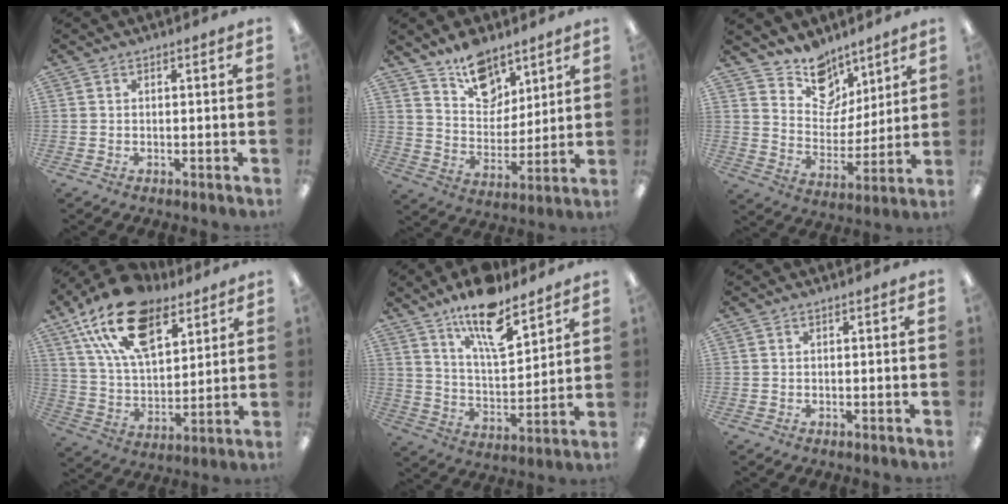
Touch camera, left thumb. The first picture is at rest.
{"total": 12.8, "force": [9.6, 7.3, 4.2], "torque": [-0.056, -0.061, 0.177]}
{"total": 12.4, "force": [9.6, 7.3, 2.7], "torque": [-0.046, -0.075, 0.184]}
{"total": 20.8, "force": [12.6, 10.8, 12.5], "torque": [-0.225, -0.047, 0.227]}
{"total": 15.5, "force": [11.5, 5.1, 9.0], "torque": [-0.147, -0.064, 0.194]}
{"total": 0.0}